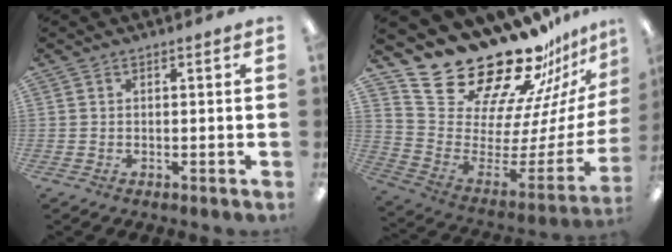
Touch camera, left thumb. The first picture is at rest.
{"total": 26.1, "force": [22.7, 9.3, 9.1], "torque": [-0.138, -0.194, 0.422]}